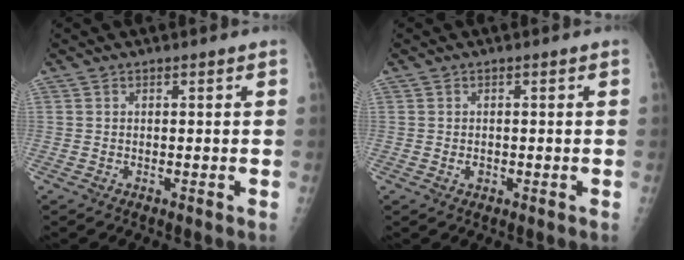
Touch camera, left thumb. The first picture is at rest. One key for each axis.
{"total": 1.0, "fx": -0.1, "fy": 0.8, "fz": 0.6, "tx": -0.008, "ty": 0.000, "tz": 0.000}